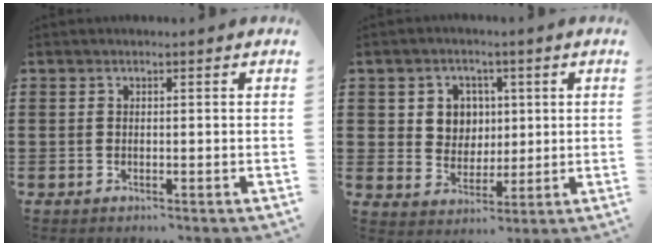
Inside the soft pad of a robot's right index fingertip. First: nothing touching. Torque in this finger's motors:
{"motor_torque": [0.43, 0.41, 0.20, 0.07]}